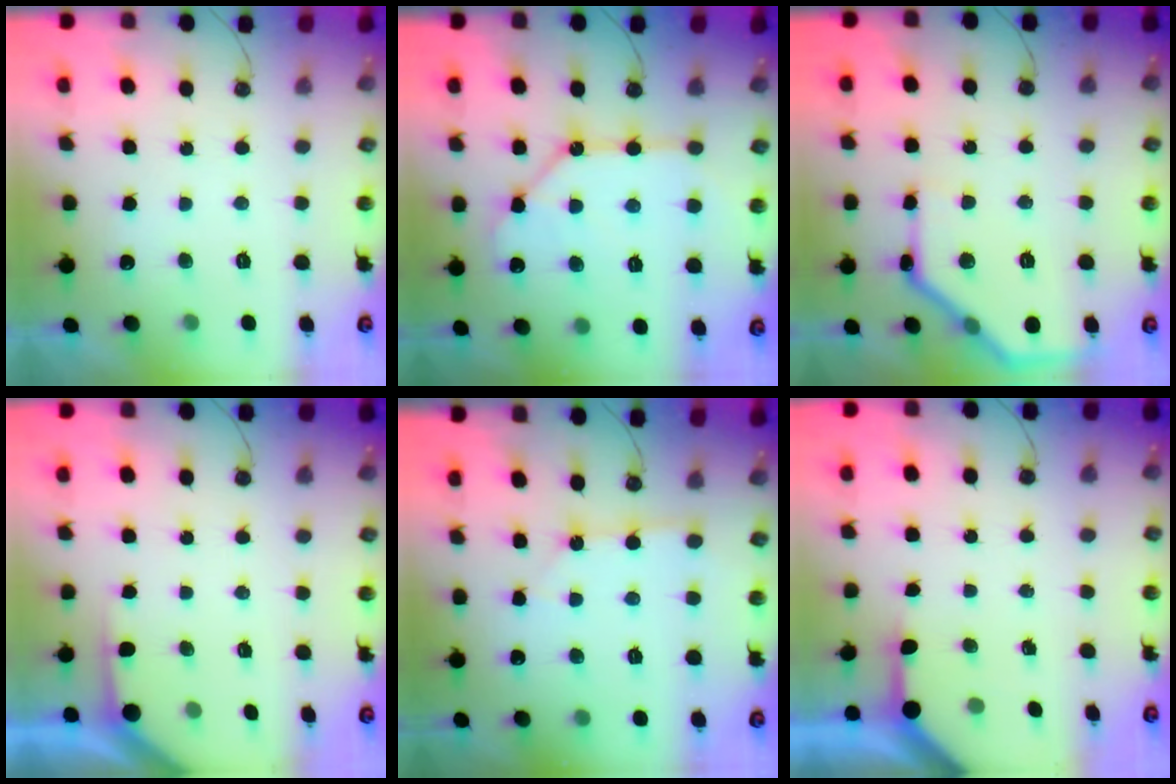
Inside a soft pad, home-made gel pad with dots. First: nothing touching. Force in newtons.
{"total": 10.7, "press": 10.6, "slide": 0.9}
{"total": 10.9, "press": 10.9, "slide": 0.4}
{"total": 2.6, "press": 2.6, "slide": 0.3}
{"total": 2.4, "press": 2.4, "slide": 0.3}
{"total": 3.2, "press": 3.2, "slide": 0.4}